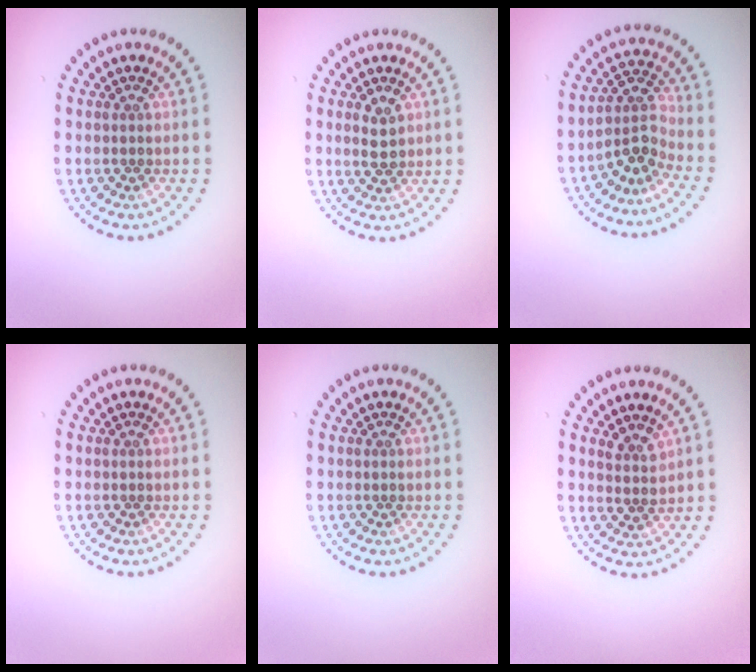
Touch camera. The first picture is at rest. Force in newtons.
{"total": 2.1, "press": 2.1, "slide": 0.3}
{"total": 3.1, "press": 2.3, "slide": 2.1}
{"total": 0.0}
{"total": 0.0}
{"total": 1.8, "press": 1.4, "slide": 1.2}